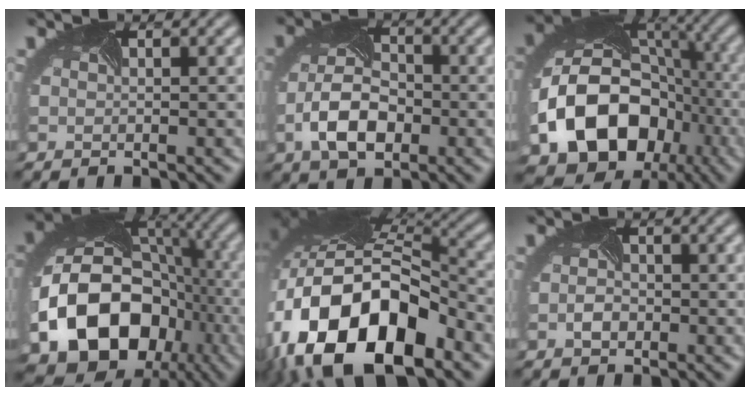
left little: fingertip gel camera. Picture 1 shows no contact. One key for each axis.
{"total": 5.9, "fx": -1.9, "fy": 3.5, "fz": 4.3, "tx": -0.100, "ty": -0.007, "tz": -0.037}
{"total": 17.3, "fx": -5.8, "fy": 13.2, "fz": 9.4, "tx": -0.176, "ty": -0.025, "tz": -0.094}
{"total": 19.4, "fx": -6.0, "fy": 15.0, "fz": 10.7, "tx": -0.204, "ty": -0.043, "tz": -0.098}
{"total": 17.2, "fx": -7.1, "fy": 9.3, "fz": 12.5, "tx": -0.233, "ty": -0.008, "tz": -0.124}
{"total": 1.2, "fx": -0.6, "fy": 0.8, "fz": 0.8, "tx": -0.023, "ty": -0.003, "tz": -0.013}